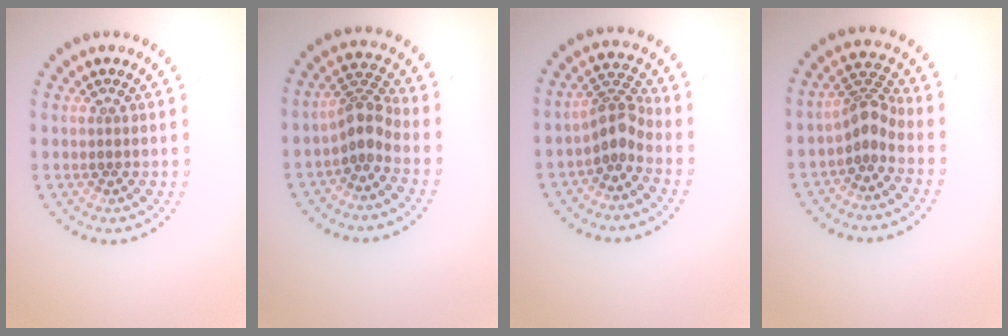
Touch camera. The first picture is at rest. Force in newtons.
{"total": 2.7, "press": 2.1, "slide": 1.8}
{"total": 2.7, "press": 2.1, "slide": 1.8}
{"total": 2.6, "press": 1.9, "slide": 1.7}